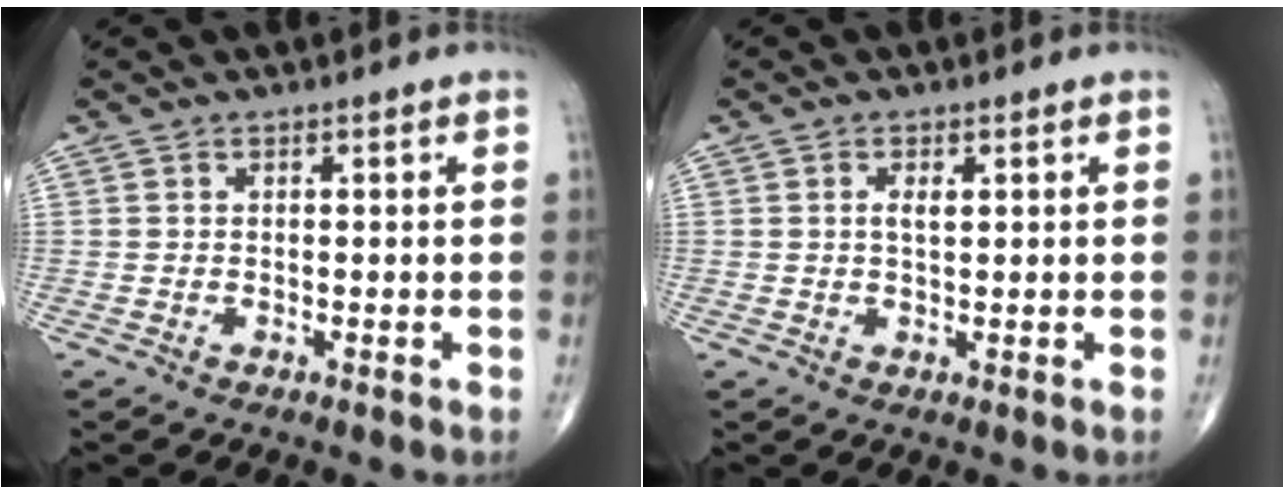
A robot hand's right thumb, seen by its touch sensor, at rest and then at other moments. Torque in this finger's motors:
{"motor_torque": [-0.03, 0.02, 0.08, 0.07, 0.01]}